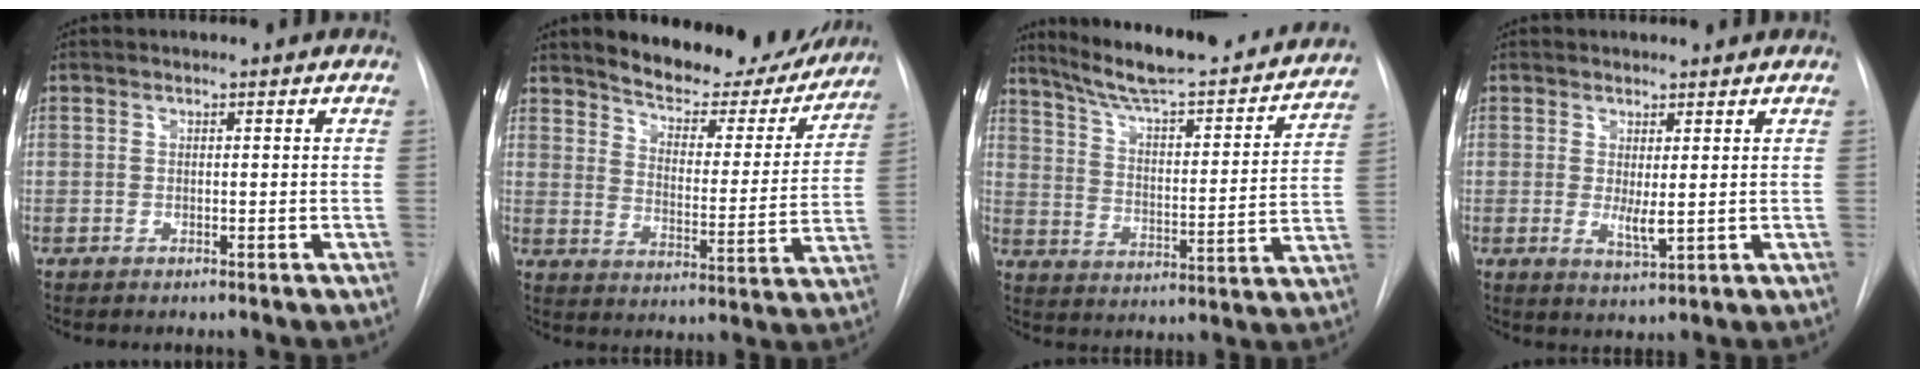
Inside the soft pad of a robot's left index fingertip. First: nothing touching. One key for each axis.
{"total": 17.8, "fx": 16.1, "fy": 5.2, "fz": 5.6, "tx": -0.061, "ty": -0.029, "tz": 0.210}
{"total": 25.6, "fx": 22.4, "fy": 3.9, "fz": 11.7, "tx": -0.176, "ty": -0.025, "tz": 0.303}
{"total": 2.8, "fx": 0.4, "fy": 0.7, "fz": 2.7, "tx": -0.048, "ty": -0.011, "tz": 0.015}